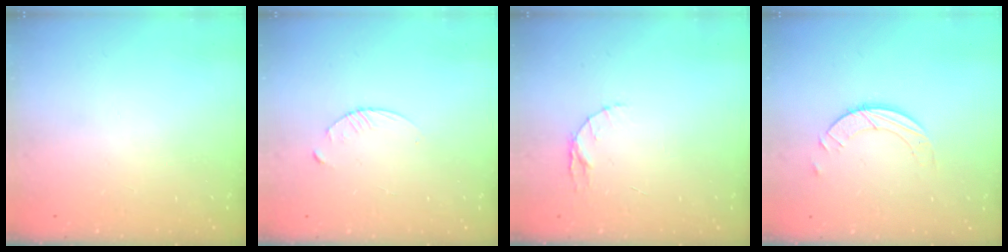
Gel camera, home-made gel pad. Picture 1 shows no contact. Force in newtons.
{"total": 3.8, "press": 3.7, "slide": 0.5}
{"total": 4.1, "press": 4.1, "slide": 0.5}
{"total": 3.4, "press": 3.4, "slide": 0.3}